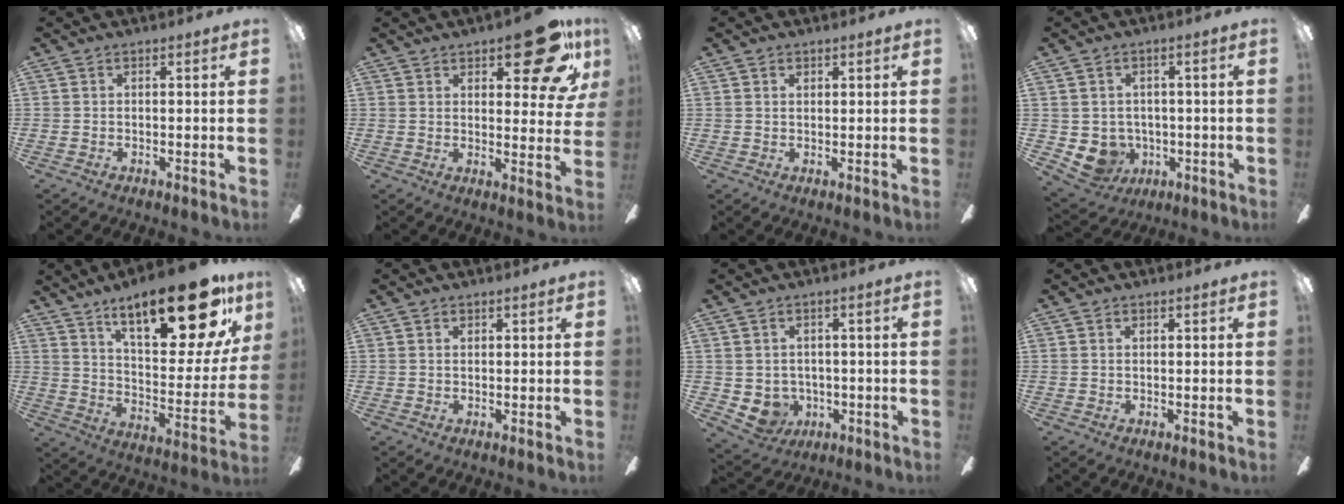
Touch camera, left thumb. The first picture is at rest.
{"total": 15.8, "force": [9.6, 6.4, 10.8], "torque": [-0.127, -0.051, 0.156]}
{"total": 1.1, "force": [0.7, 0.8, 0.3], "torque": [0.001, -0.001, 0.012]}
{"total": 6.1, "force": [-0.8, 5.8, 1.7], "torque": [-0.064, -0.003, -0.011]}
{"total": 25.7, "force": [17.2, 8.9, 16.9], "torque": [-0.240, -0.107, 0.282]}
{"total": 0.9, "force": [0.6, 0.7, 0.3], "torque": [0.001, -0.001, 0.009]}
{"total": 5.0, "force": [-0.1, 4.8, 1.5], "torque": [-0.052, -0.005, 0.000]}
{"total": 0.6, "force": [0.4, 0.4, 0.3], "torque": [-0.005, 0.002, 0.007]}